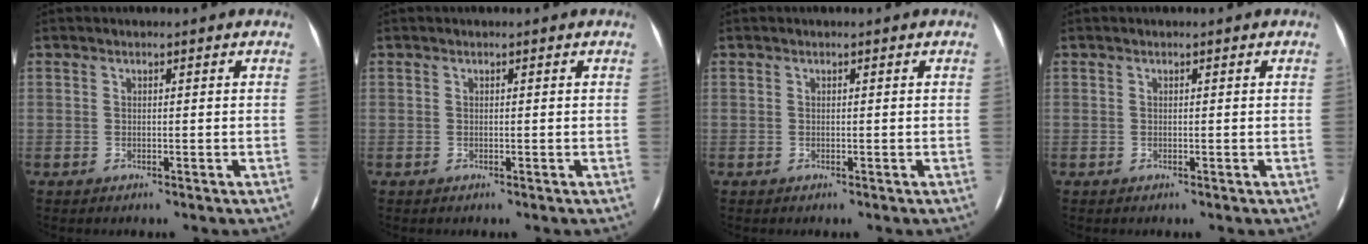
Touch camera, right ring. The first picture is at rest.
{"total": 0.0}
{"total": 0.0}
{"total": 0.0}